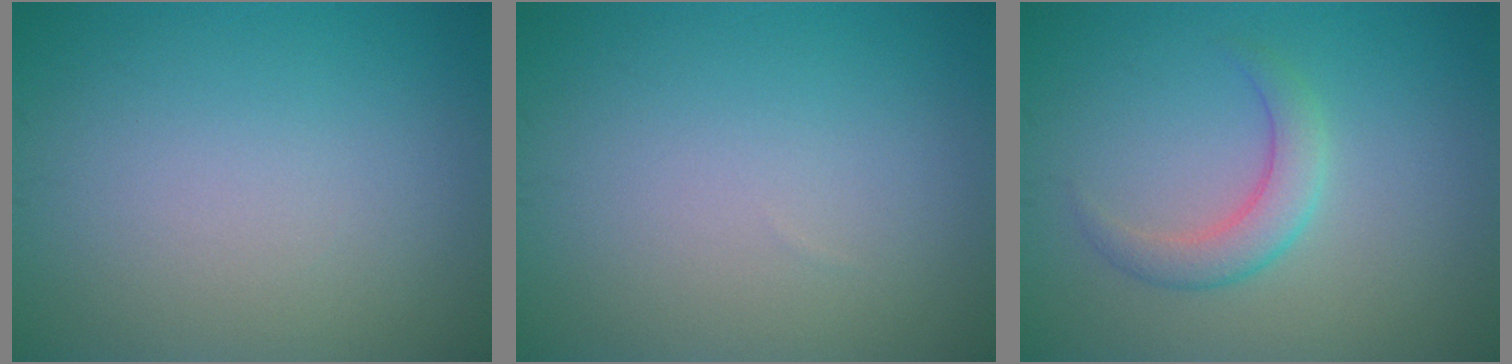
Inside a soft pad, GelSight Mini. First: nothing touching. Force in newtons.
{"total": 0.0}
{"total": 2.7, "press": 2.7, "slide": 0.1}